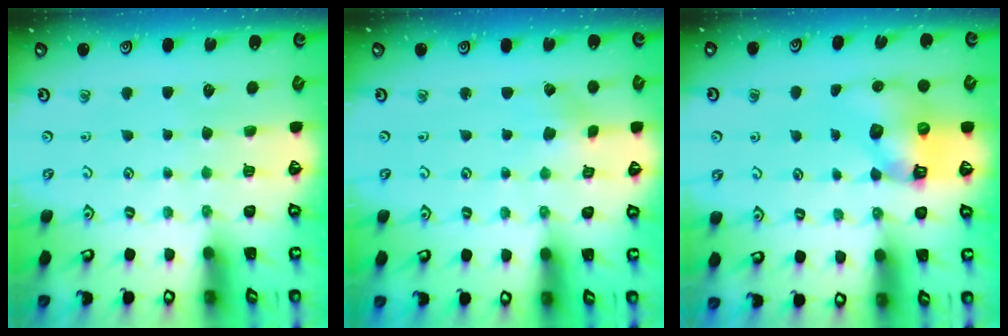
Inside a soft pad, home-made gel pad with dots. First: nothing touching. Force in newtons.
{"total": 0.9, "press": 0.9, "slide": 0.2}
{"total": 9.1, "press": 9.0, "slide": 1.5}